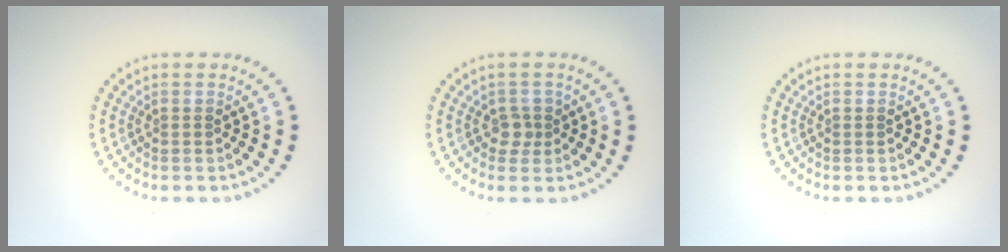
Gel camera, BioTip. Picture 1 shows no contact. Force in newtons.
{"total": 1.5, "press": 1.2, "slide": 0.9}
{"total": 0.0}